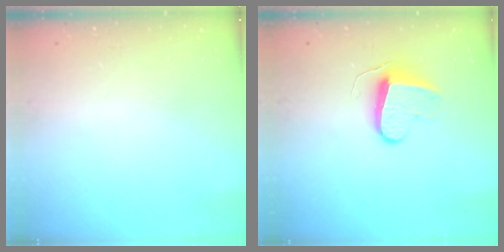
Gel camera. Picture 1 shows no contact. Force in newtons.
{"total": 8.8, "press": 8.8, "slide": 0.2}